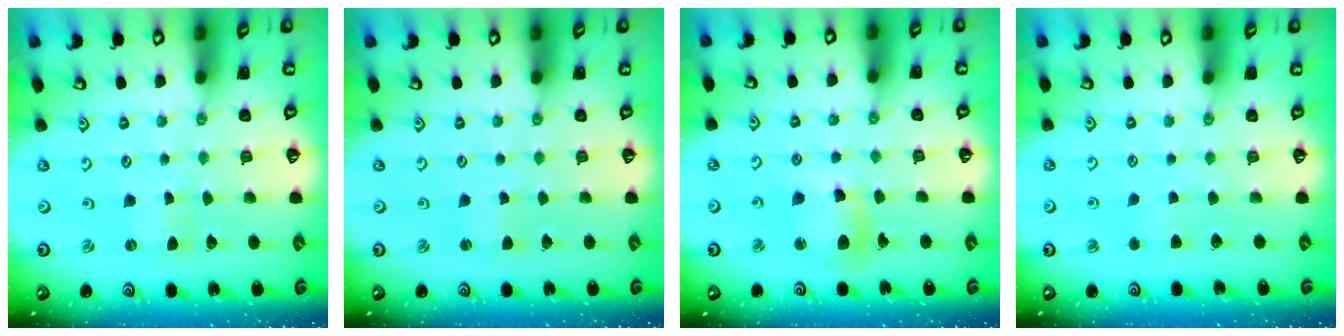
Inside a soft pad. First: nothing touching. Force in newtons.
{"total": 2.2, "press": 2.2, "slide": 0.2}
{"total": 11.9, "press": 11.8, "slide": 1.6}
{"total": 2.7, "press": 2.7, "slide": 0.4}